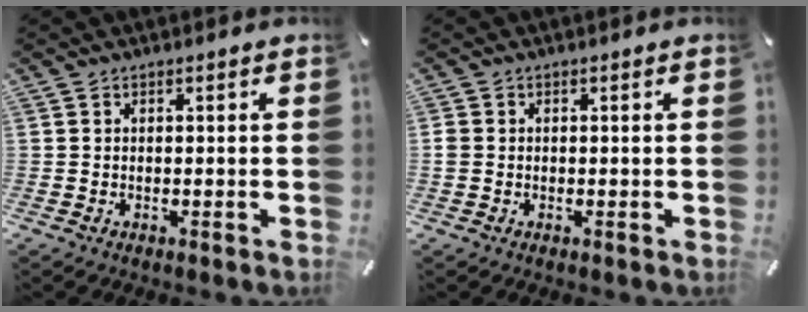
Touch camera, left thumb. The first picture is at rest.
{"total": 1.4, "force": [-0.1, 1.3, 0.6], "torque": [-0.011, 0.005, -0.004]}